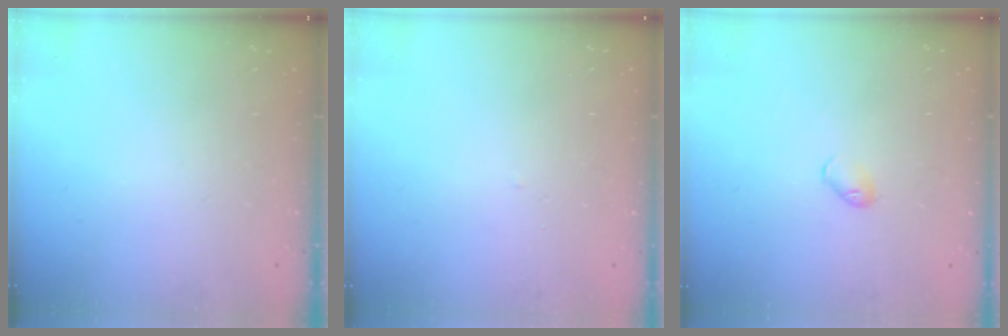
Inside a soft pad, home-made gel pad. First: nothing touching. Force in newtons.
{"total": 1.6, "press": 1.6, "slide": 0.3}
{"total": 4.6, "press": 4.6, "slide": 0.8}